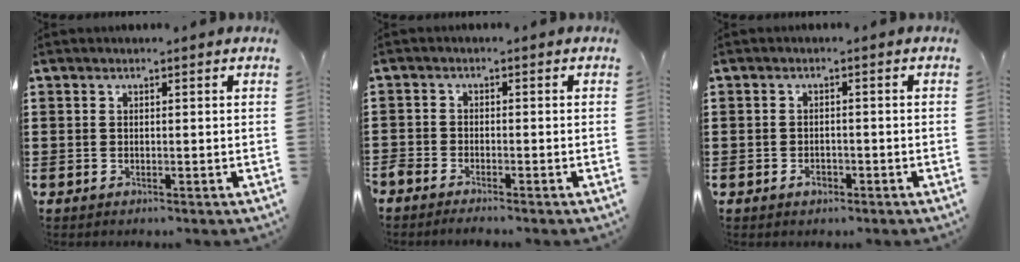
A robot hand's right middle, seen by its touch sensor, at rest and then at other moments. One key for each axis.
{"total": 2.0, "fx": -1.9, "fy": 0.2, "fz": 0.2, "tx": -0.008, "ty": 0.000, "tz": -0.041}
{"total": 1.5, "fx": -0.9, "fy": 0.9, "fz": 0.8, "tx": -0.017, "ty": 0.001, "tz": -0.019}